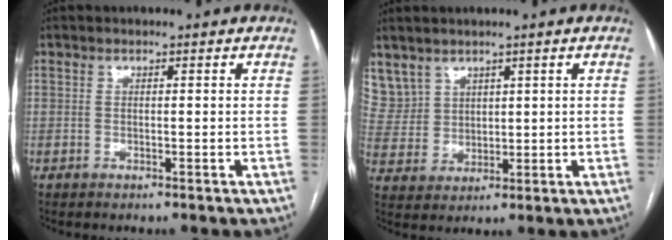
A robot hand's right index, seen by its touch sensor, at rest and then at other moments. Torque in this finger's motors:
{"motor_torque": [-0.39, 0.33, 0.00, 0.00]}